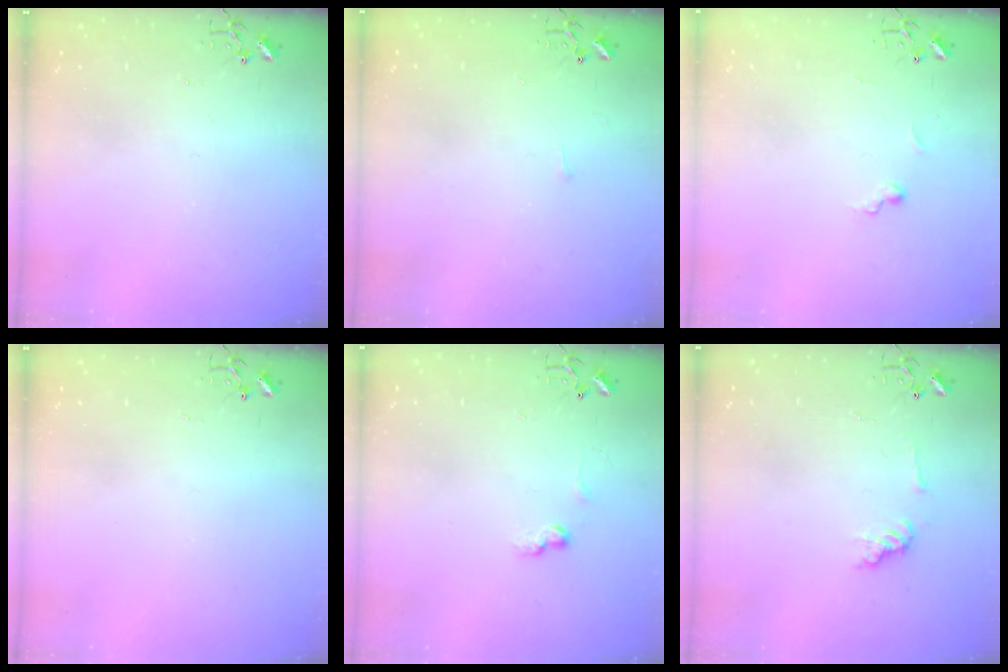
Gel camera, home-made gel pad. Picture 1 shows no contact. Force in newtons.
{"total": 3.3, "press": 3.2, "slide": 0.5}
{"total": 4.3, "press": 4.3, "slide": 0.6}
{"total": 0.0}
{"total": 6.7, "press": 6.6, "slide": 0.9}
{"total": 7.3, "press": 7.3, "slide": 0.3}